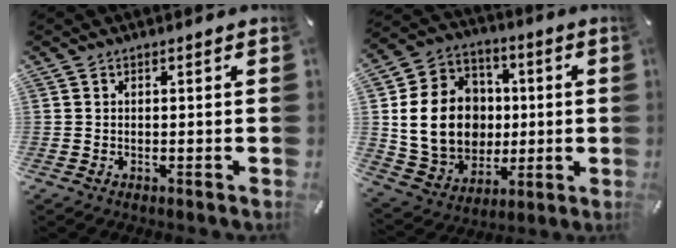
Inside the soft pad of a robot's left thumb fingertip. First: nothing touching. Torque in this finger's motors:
{"motor_torque": [0.39, 1.64, 0.56, 0.02, 0.28]}